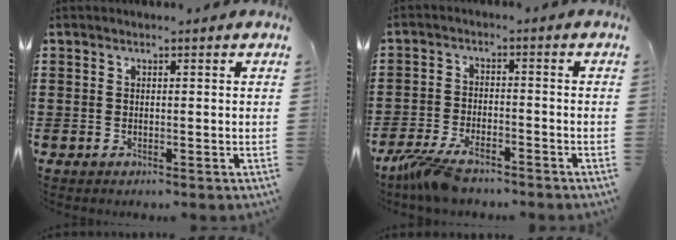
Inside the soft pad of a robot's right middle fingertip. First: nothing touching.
{"total": 5.8, "force": [-4.5, 1.7, 3.2], "torque": [-0.085, -0.006, -0.091]}